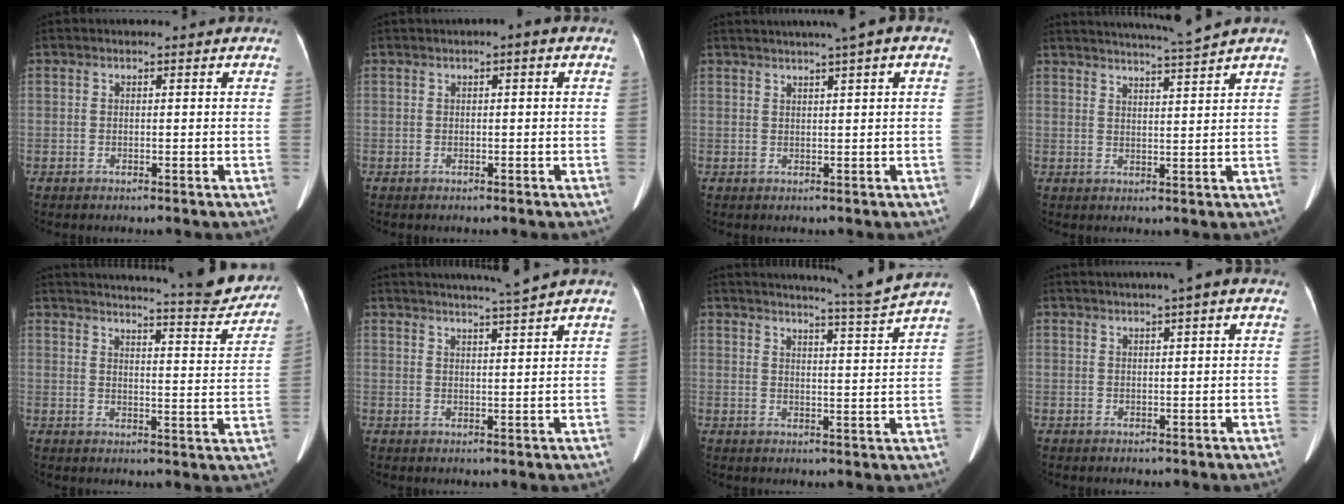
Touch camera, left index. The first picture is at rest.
{"total": 0.8, "force": [-0.1, 0.3, 0.8], "torque": [-0.010, 0.008, -0.003]}
{"total": 5.6, "force": [3.3, -0.2, 4.4], "torque": [-0.064, 0.028, 0.046]}
{"total": 6.5, "force": [5.8, -2.1, 2.0], "torque": [-0.034, -0.010, 0.091]}
{"total": 19.6, "force": [18.4, 1.6, 6.7], "torque": [-0.090, -0.057, 0.216]}
{"total": 5.3, "force": [4.6, -1.7, 2.2], "torque": [-0.034, -0.005, 0.070]}
{"total": 7.5, "force": [6.7, -2.8, 1.7], "torque": [-0.036, -0.044, 0.097]}
{"total": 3.3, "force": [1.7, 0.0, 2.9], "torque": [-0.043, 0.020, 0.026]}